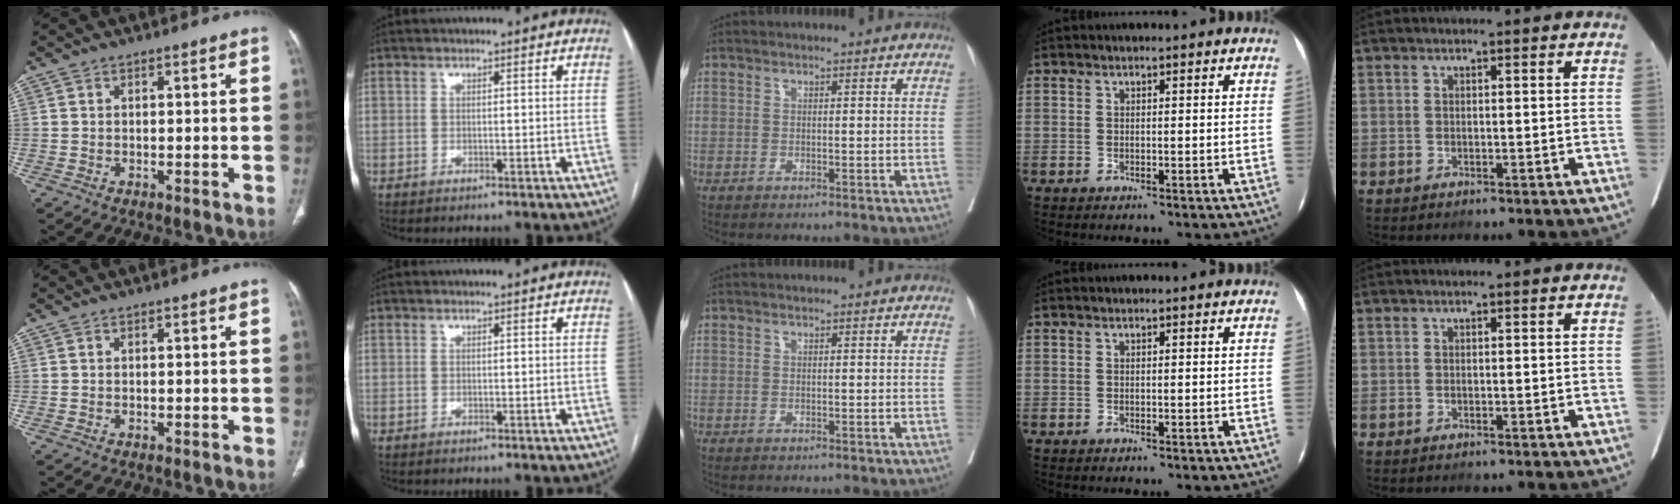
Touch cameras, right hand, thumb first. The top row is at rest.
{}